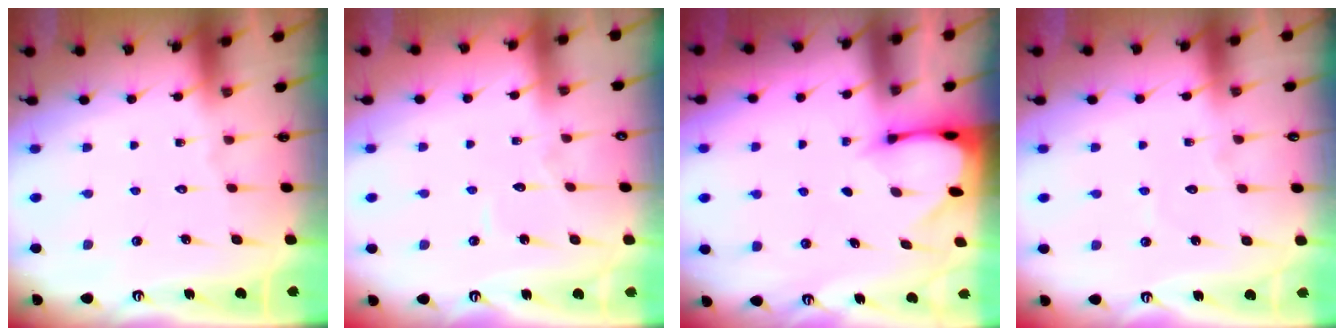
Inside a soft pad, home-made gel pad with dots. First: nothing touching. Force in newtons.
{"total": 3.2, "press": 3.1, "slide": 0.4}
{"total": 2.7, "press": 2.7, "slide": 0.2}
{"total": 2.6, "press": 2.6, "slide": 0.1}